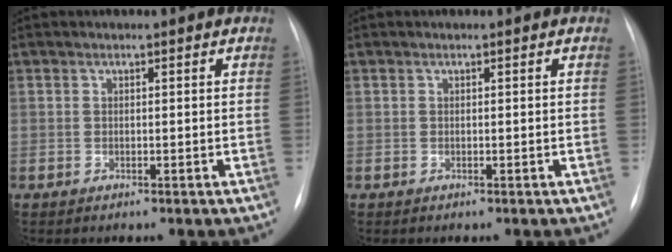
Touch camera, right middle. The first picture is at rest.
{"total": 0.0}